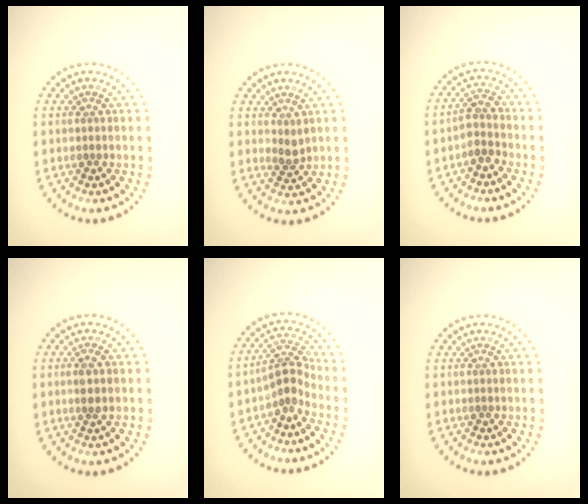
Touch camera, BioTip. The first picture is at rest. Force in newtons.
{"total": 1.3, "press": 1.0, "slide": 0.8}
{"total": 2.0, "press": 1.7, "slide": 1.1}
{"total": 1.6, "press": 1.5, "slide": 0.7}
{"total": 2.5, "press": 1.8, "slide": 1.7}
{"total": 0.0}